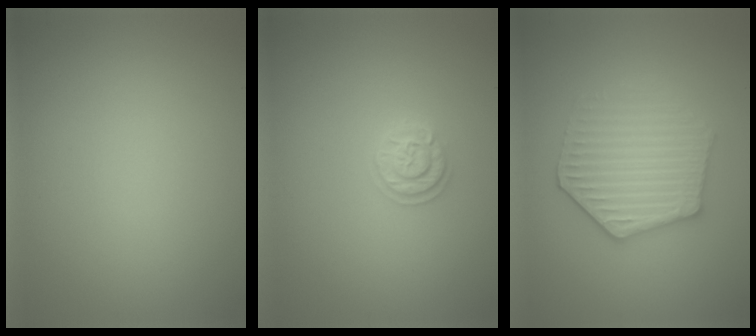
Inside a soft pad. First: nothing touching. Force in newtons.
{"total": 1.9, "press": 1.9, "slide": 0.2}
{"total": 4.4, "press": 4.0, "slide": 1.8}